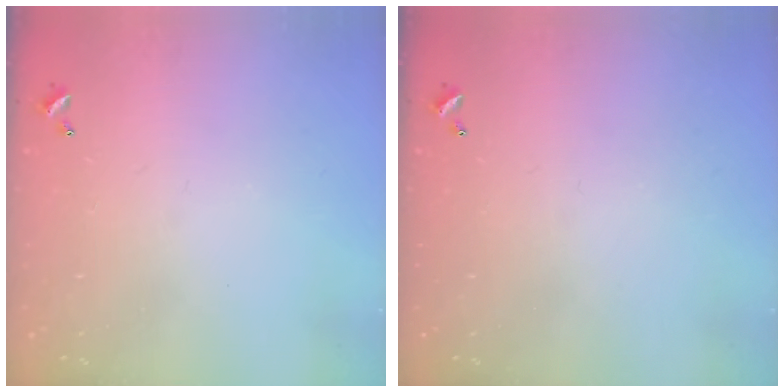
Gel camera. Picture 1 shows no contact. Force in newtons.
{"total": 0.0}